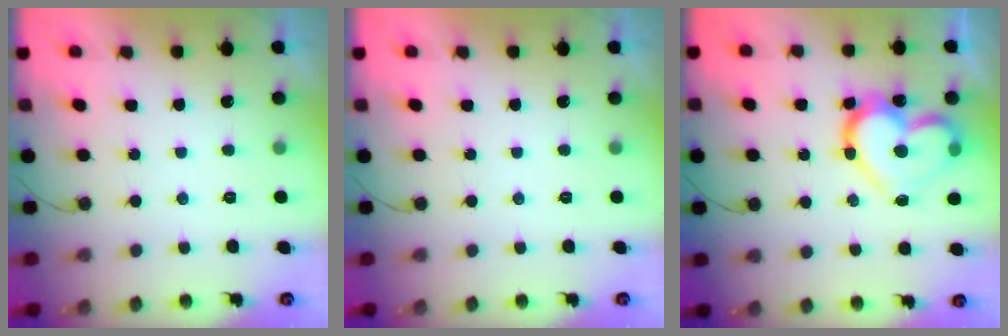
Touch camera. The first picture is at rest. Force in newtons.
{"total": 0.0}
{"total": 18.3, "press": 18.2, "slide": 1.8}